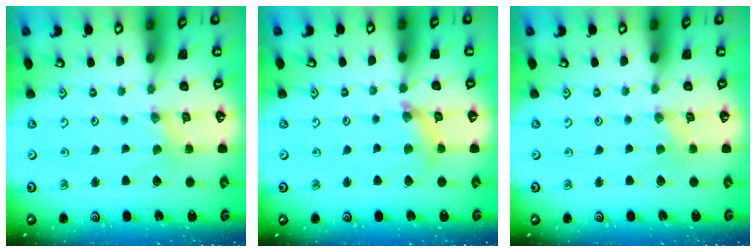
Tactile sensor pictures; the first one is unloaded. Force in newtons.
{"total": 6.7, "press": 6.6, "slide": 0.7}
{"total": 0.9, "press": 0.9, "slide": 0.2}